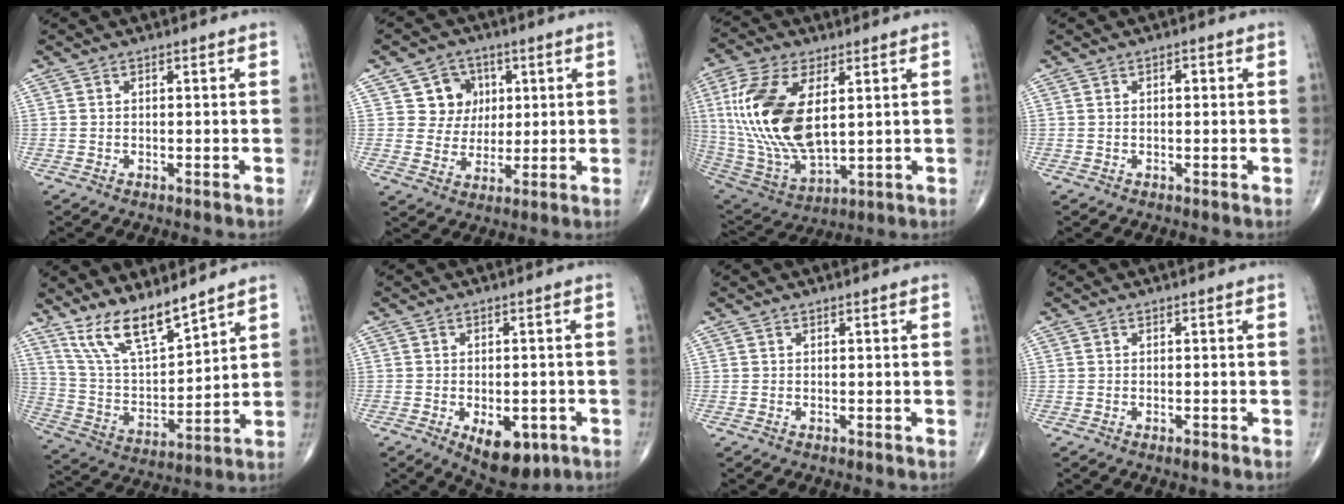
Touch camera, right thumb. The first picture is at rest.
{"total": 7.5, "force": [2.5, 6.8, 1.9], "torque": [0.010, -0.003, 0.041]}
{"total": 20.9, "force": [3.9, 10.6, 17.7], "torque": [-0.369, -0.025, 0.080]}
{"total": 1.3, "force": [0.3, 0.7, 1.1], "torque": [-0.014, 0.003, 0.002]}
{"total": 12.6, "force": [9.9, 3.5, 7.1], "torque": [-0.118, -0.062, 0.203]}
{"total": 9.3, "force": [-3.8, 5.0, 6.9], "torque": [-0.082, 0.002, -0.042]}
{"total": 0.0}
{"total": 0.7, "force": [-0.4, 0.2, 0.5], "torque": [-0.008, -0.002, -0.006]}